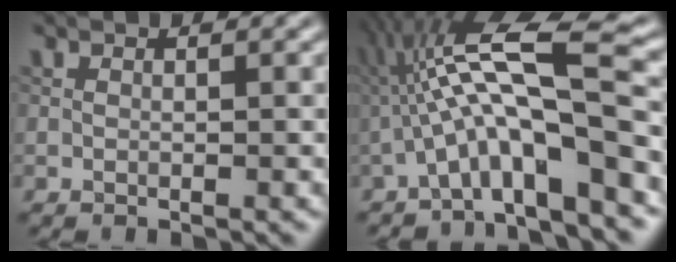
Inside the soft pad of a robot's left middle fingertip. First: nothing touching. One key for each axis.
{"total": 10.7, "fx": -1.7, "fy": 1.9, "fz": 10.4, "tx": -0.180, "ty": 0.030, "tz": -0.030}